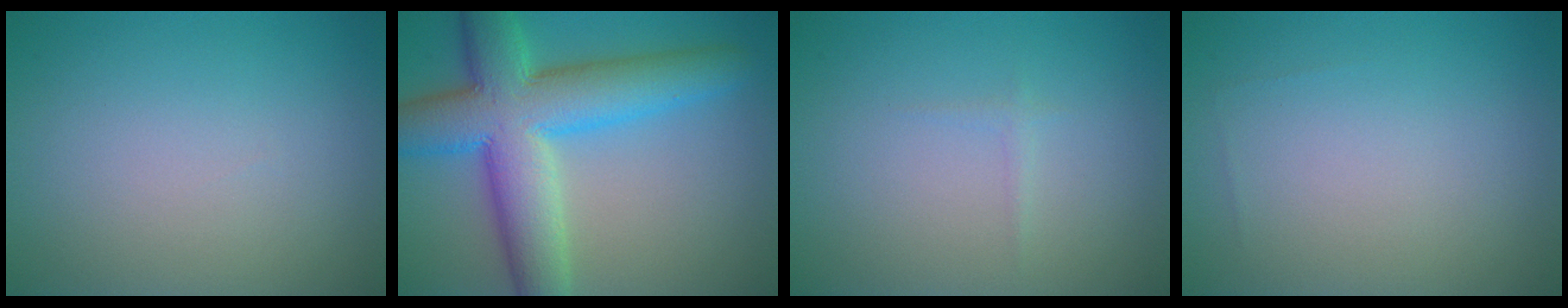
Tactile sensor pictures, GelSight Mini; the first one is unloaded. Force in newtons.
{"total": 10.8, "press": 10.8, "slide": 0.3}
{"total": 0.6, "press": 0.6, "slide": 0.0}
{"total": 0.0}